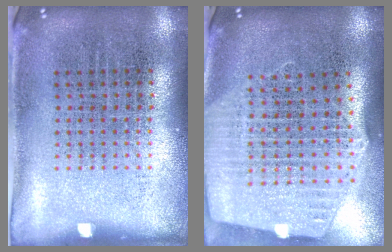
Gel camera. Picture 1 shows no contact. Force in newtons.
{"total": 2.6, "press": 2.3, "slide": 1.3}